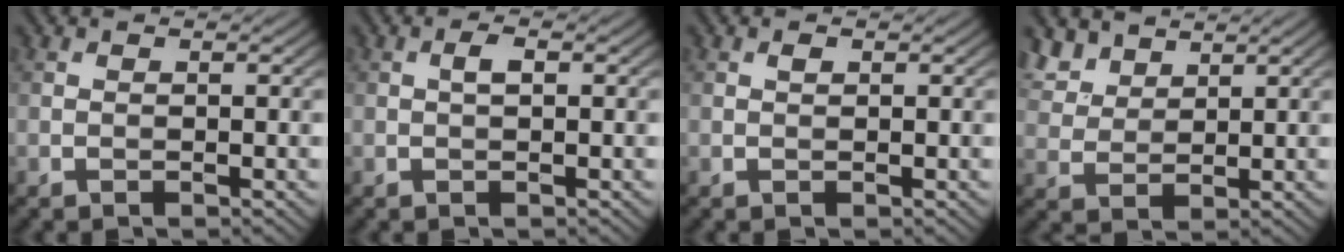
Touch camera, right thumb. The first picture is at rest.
{"total": 1.4, "force": [0.3, 0.5, 1.3], "torque": [-0.026, 0.004, 0.003]}
{"total": 0.6, "force": [0.3, 0.3, 0.4], "torque": [-0.007, 0.000, 0.006]}
{"total": 5.4, "force": [4.0, 2.8, 2.3], "torque": [-0.065, 0.003, 0.087]}